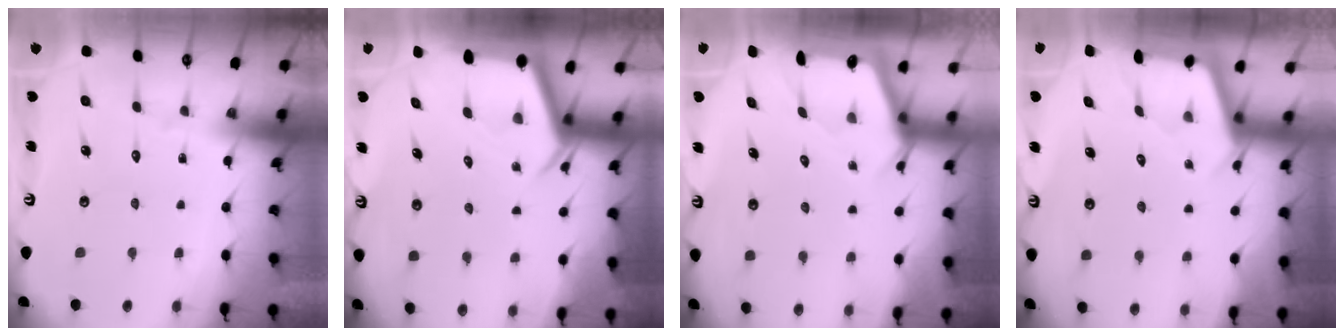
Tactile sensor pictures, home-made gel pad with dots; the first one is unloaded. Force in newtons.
{"total": 3.8, "press": 3.8, "slide": 0.4}
{"total": 2.5, "press": 2.4, "slide": 0.3}
{"total": 2.6, "press": 2.5, "slide": 0.3}